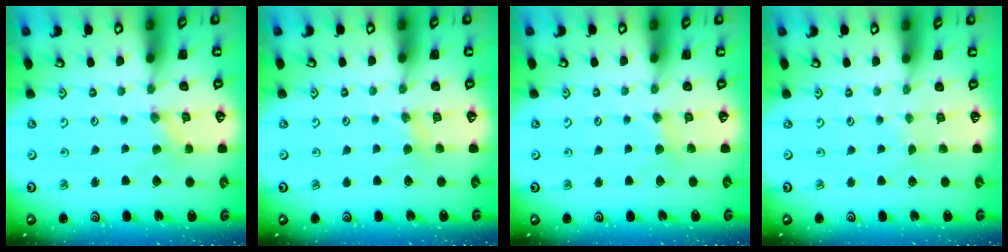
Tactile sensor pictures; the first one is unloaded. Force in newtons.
{"total": 1.9, "press": 1.9, "slide": 0.4}
{"total": 1.9, "press": 1.9, "slide": 0.3}
{"total": 1.1, "press": 1.1, "slide": 0.2}